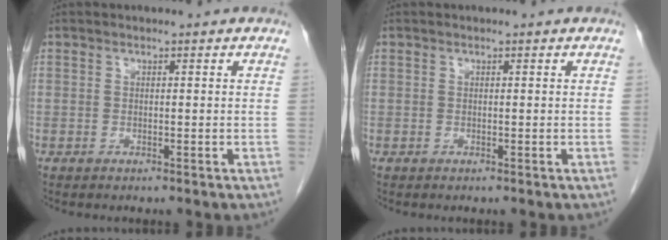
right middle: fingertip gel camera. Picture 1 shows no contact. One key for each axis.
{"total": 0.0}